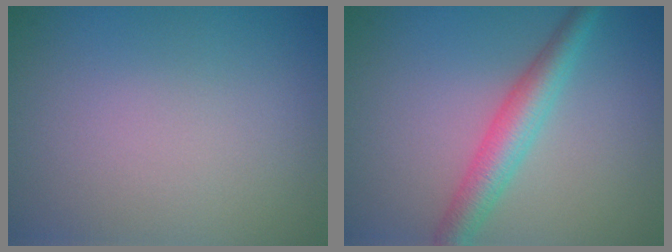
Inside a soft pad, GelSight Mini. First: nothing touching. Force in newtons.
{"total": 3.8, "press": 3.8, "slide": 0.1}